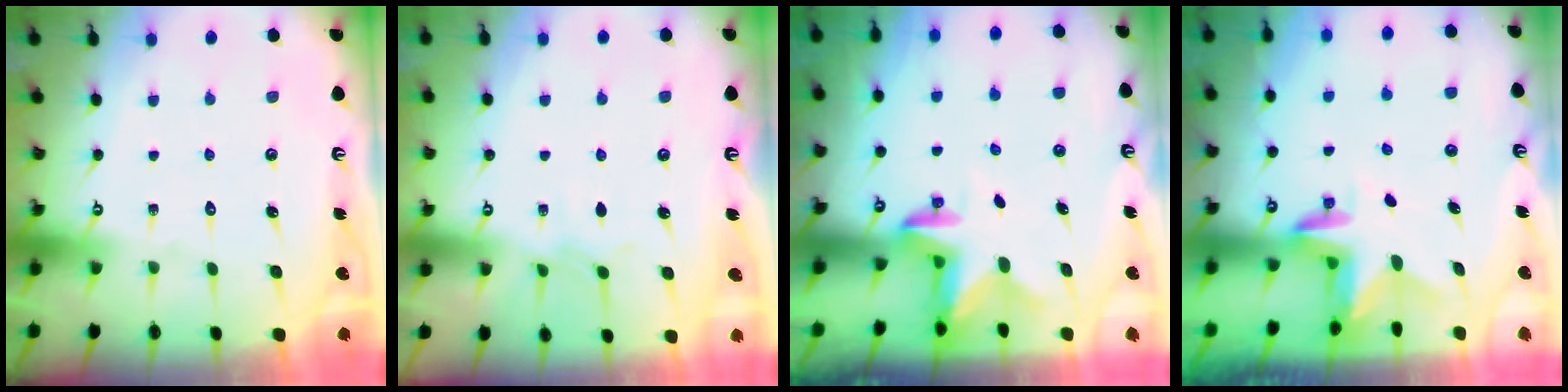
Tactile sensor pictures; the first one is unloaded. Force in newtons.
{"total": 4.0, "press": 3.9, "slide": 0.7}
{"total": 2.5, "press": 2.5, "slide": 0.5}
{"total": 3.1, "press": 3.1, "slide": 0.2}